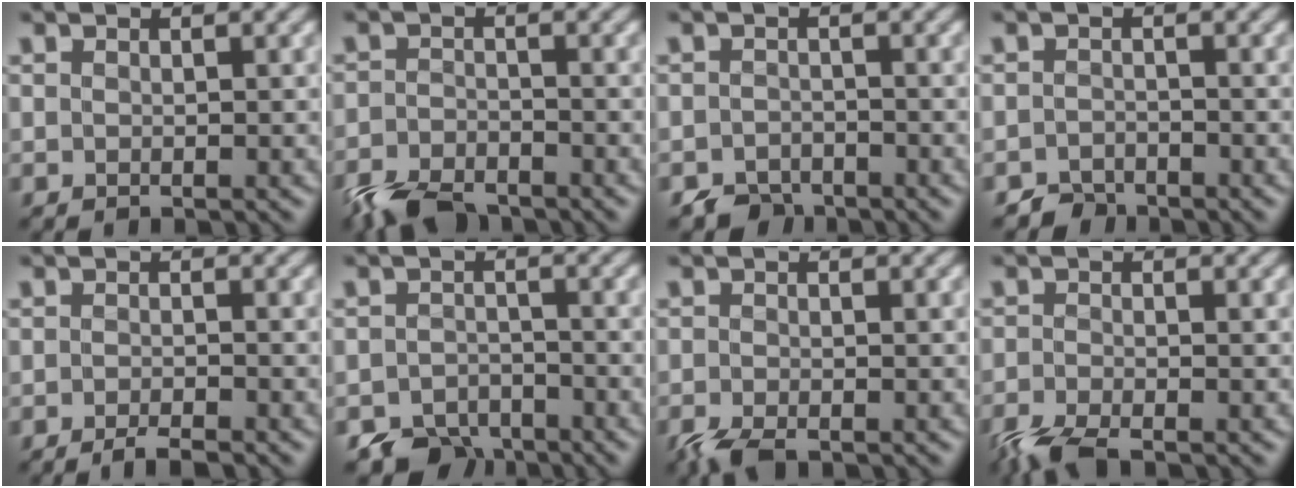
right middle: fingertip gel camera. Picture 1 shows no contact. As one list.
[{"total": 5.6, "force": [-4.6, 2.1, 2.4], "torque": [-0.051, -0.009, -0.096]}, {"total": 2.3, "force": [-2.0, 1.1, 0.2], "torque": [0.003, 0.003, -0.043]}, {"total": 1.8, "force": [-1.7, 0.6, -0.1], "torque": [0.008, 0.007, -0.035]}, {"total": 2.0, "force": [-1.6, 0.1, 1.1], "torque": [-0.021, 0.000, -0.030]}, {"total": 4.0, "force": [-3.3, 2.2, 0.8], "torque": [-0.007, -0.001, -0.063]}, {"total": 3.0, "force": [-2.2, 1.0, 1.7], "torque": [-0.041, -0.006, -0.048]}, {"total": 4.0, "force": [-3.1, 1.1, 2.3], "torque": [-0.057, -0.008, -0.071]}]